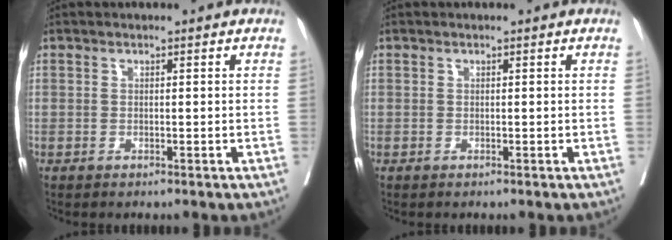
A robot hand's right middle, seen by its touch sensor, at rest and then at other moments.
{"total": 0.0}